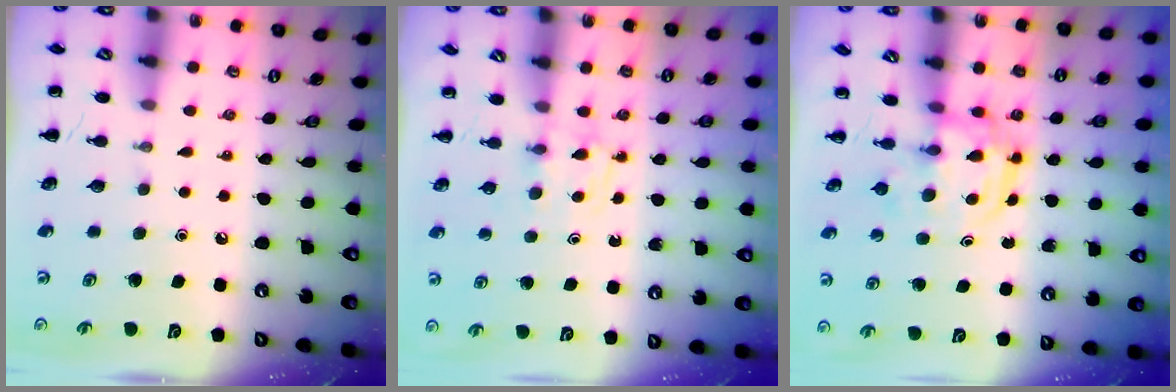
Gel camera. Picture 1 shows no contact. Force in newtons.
{"total": 3.2, "press": 2.8, "slide": 1.4}
{"total": 3.1, "press": 3.1, "slide": 0.4}